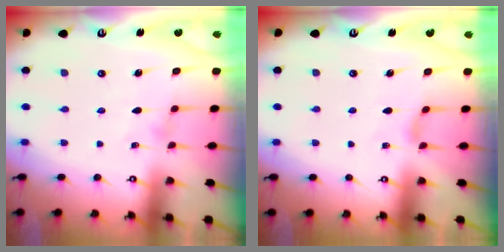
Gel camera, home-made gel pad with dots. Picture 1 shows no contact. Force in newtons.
{"total": 2.4, "press": 2.4, "slide": 0.4}